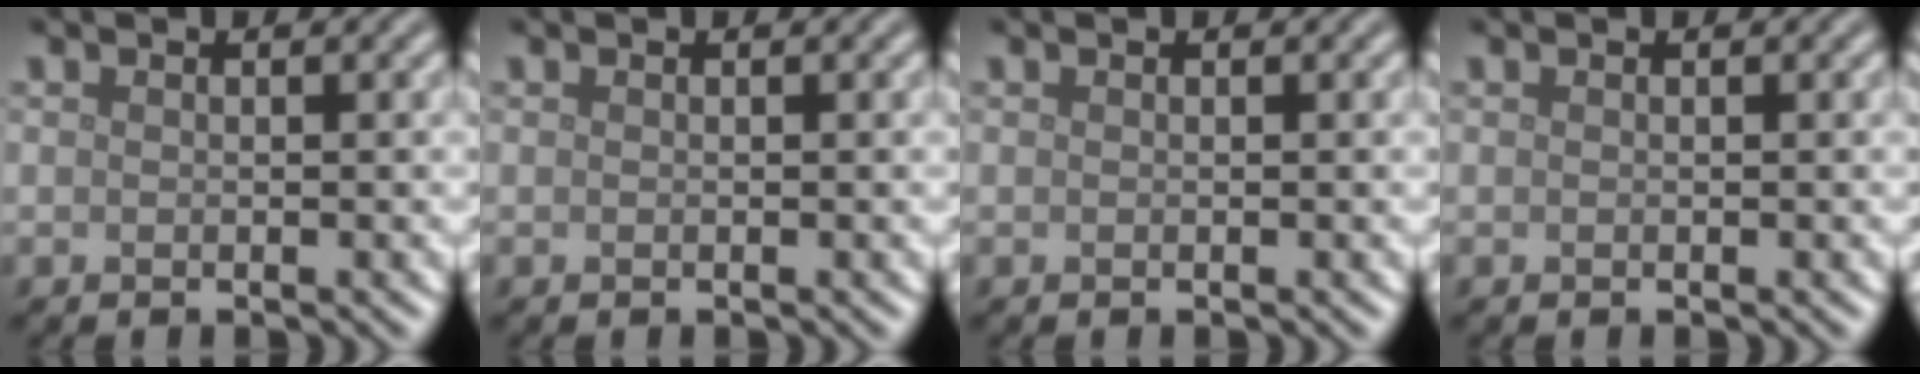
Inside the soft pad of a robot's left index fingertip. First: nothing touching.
{"total": 0.0}
{"total": 0.0}
{"total": 0.0}